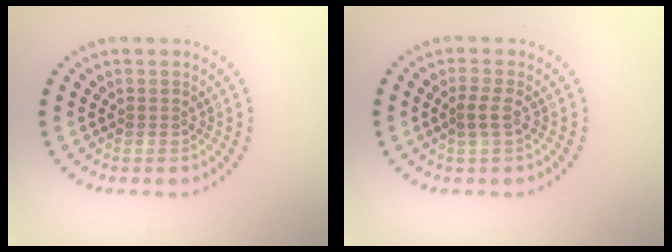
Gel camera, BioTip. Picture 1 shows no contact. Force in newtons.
{"total": 1.5, "press": 1.4, "slide": 0.5}